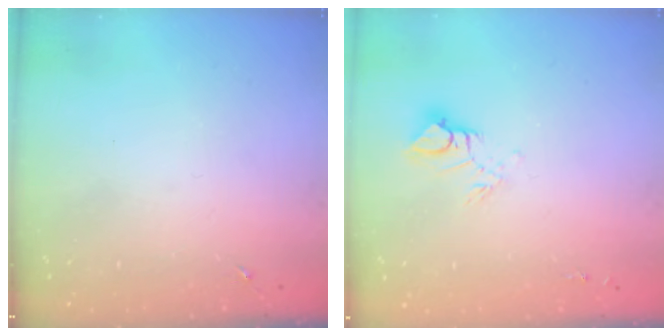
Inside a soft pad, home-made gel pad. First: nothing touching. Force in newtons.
{"total": 7.4, "press": 7.4, "slide": 0.8}